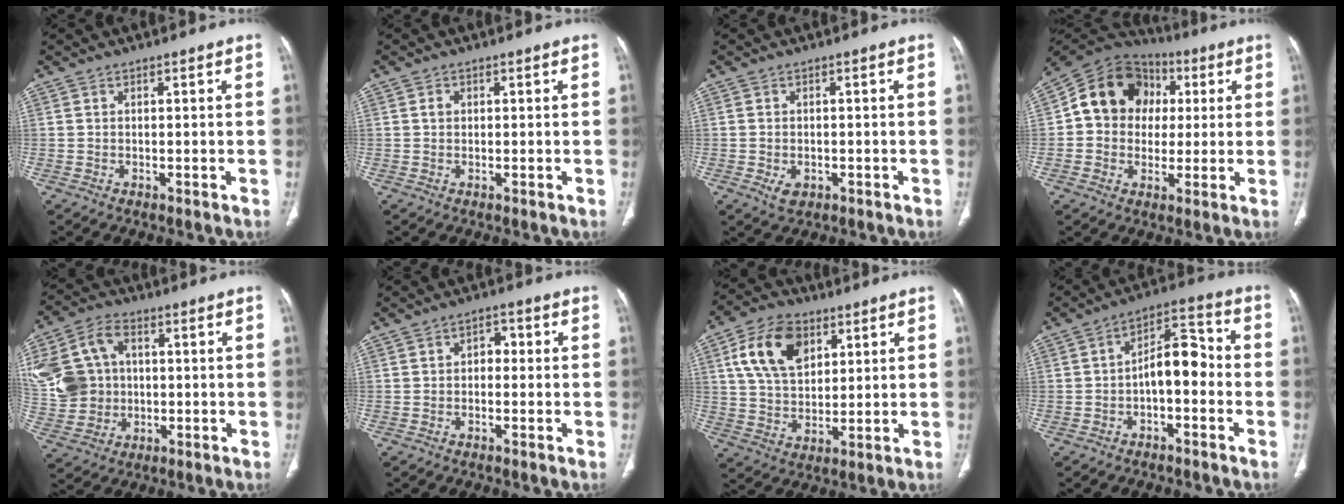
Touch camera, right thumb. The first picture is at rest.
{"total": 1.1, "force": [0.2, 0.9, 0.5], "torque": [-0.008, 0.004, 0.003]}
{"total": 2.9, "force": [-1.0, 2.0, 1.8], "torque": [-0.028, 0.002, -0.008]}
{"total": 15.3, "force": [2.2, 13.0, 7.8], "torque": [-0.100, 0.023, 0.029]}
{"total": 15.1, "force": [1.9, 12.6, 8.2], "torque": [-0.164, 0.019, 0.045]}
{"total": 2.9, "force": [0.0, 2.1, 2.1], "torque": [-0.016, 0.012, -0.008]}
{"total": 13.4, "force": [5.3, 8.6, 8.8], "torque": [-0.139, -0.009, 0.098]}
{"total": 9.1, "force": [-1.8, 4.7, 7.5], "torque": [-0.097, 0.046, -0.038]}